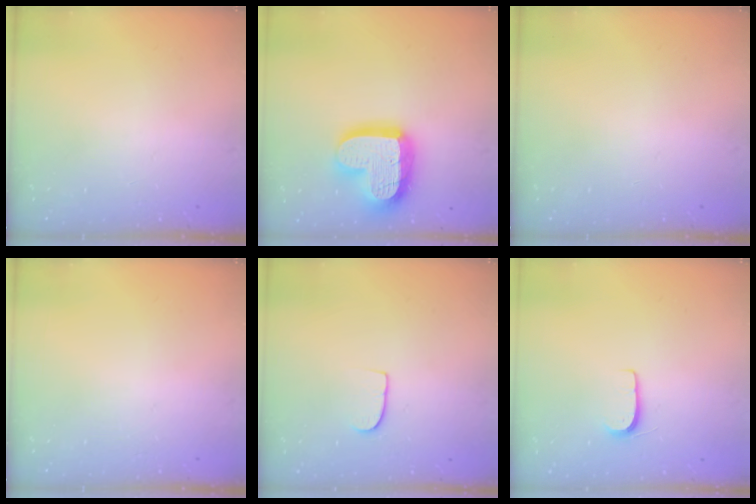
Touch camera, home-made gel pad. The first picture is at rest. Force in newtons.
{"total": 20.3, "press": 20.3, "slide": 1.8}
{"total": 0.0}
{"total": 0.0}
{"total": 6.5, "press": 6.5, "slide": 0.5}
{"total": 5.2, "press": 5.2, "slide": 0.5}